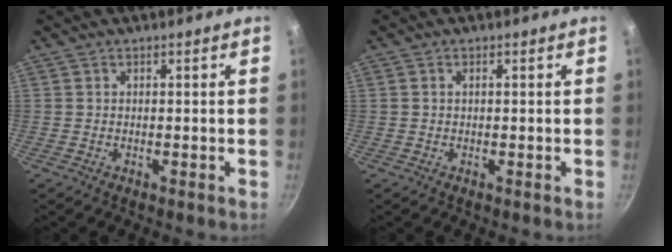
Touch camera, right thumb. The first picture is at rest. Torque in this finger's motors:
{"motor_torque": [-0.15, -0.41, -0.04, 0.04, -0.02]}